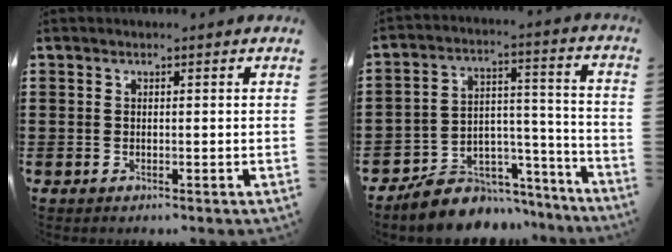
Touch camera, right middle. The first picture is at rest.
{"total": 7.1, "force": [-6.3, 3.3, 0.2], "torque": [-0.007, 0.018, -0.119]}